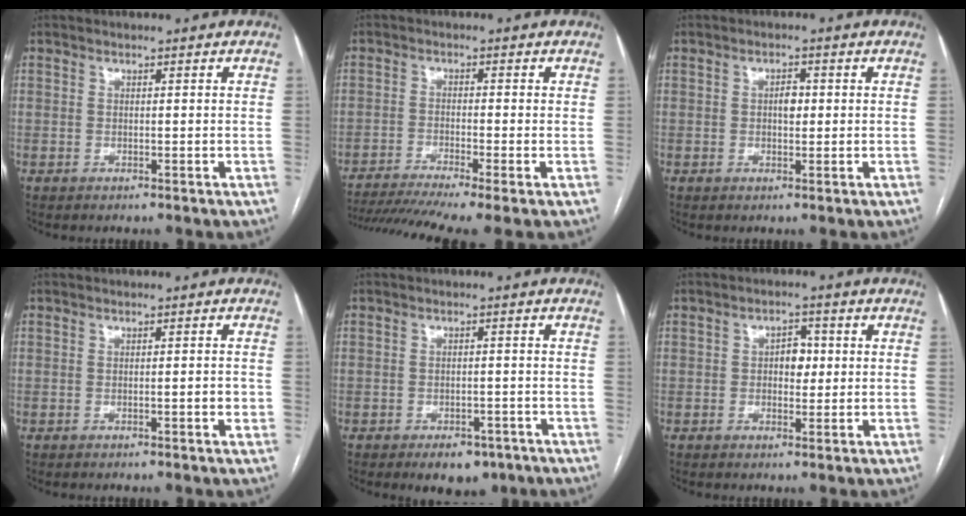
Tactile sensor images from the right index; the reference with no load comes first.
{"total": 12.2, "force": [-9.5, -0.2, 7.6], "torque": [-0.125, -0.020, -0.156]}
{"total": 2.1, "force": [0.1, 1.1, 1.8], "torque": [-0.027, 0.004, 0.001]}
{"total": 1.7, "force": [-0.4, 0.3, 1.6], "torque": [-0.020, 0.001, -0.004]}
{"total": 5.6, "force": [-3.8, 3.1, 2.7], "torque": [-0.027, 0.002, -0.047]}
{"total": 3.4, "force": [0.2, 2.1, 2.7], "torque": [-0.036, 0.009, 0.005]}